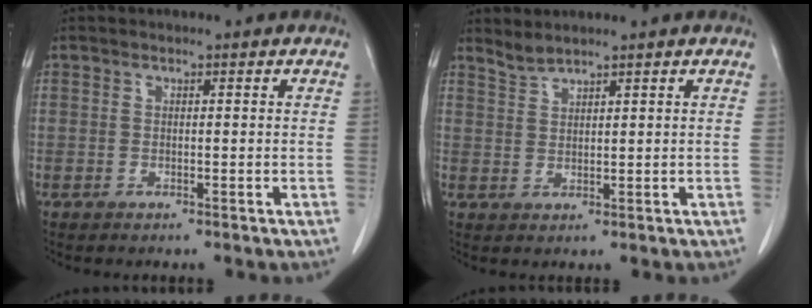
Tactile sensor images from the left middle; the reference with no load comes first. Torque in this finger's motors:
{"motor_torque": [-0.04, -0.43, -0.06, -0.01]}